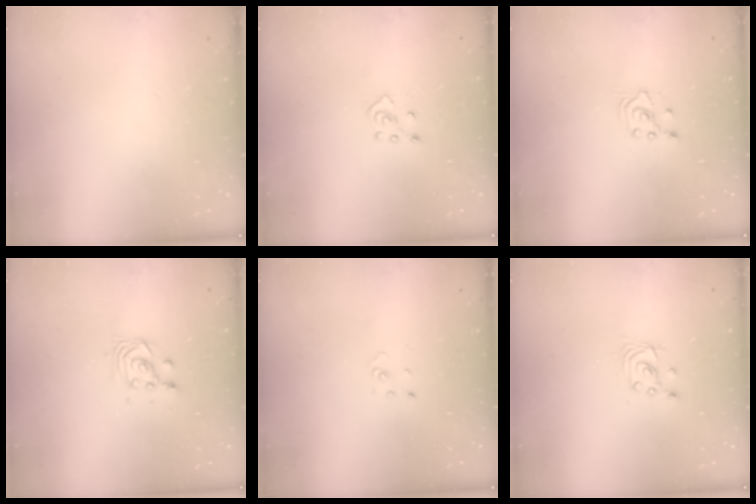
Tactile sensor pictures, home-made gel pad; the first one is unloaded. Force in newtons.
{"total": 4.7, "press": 4.6, "slide": 0.6}
{"total": 2.5, "press": 2.4, "slide": 0.9}
{"total": 2.8, "press": 2.8, "slide": 0.2}
{"total": 1.5, "press": 1.5, "slide": 0.1}
{"total": 2.5, "press": 2.5, "slide": 0.1}